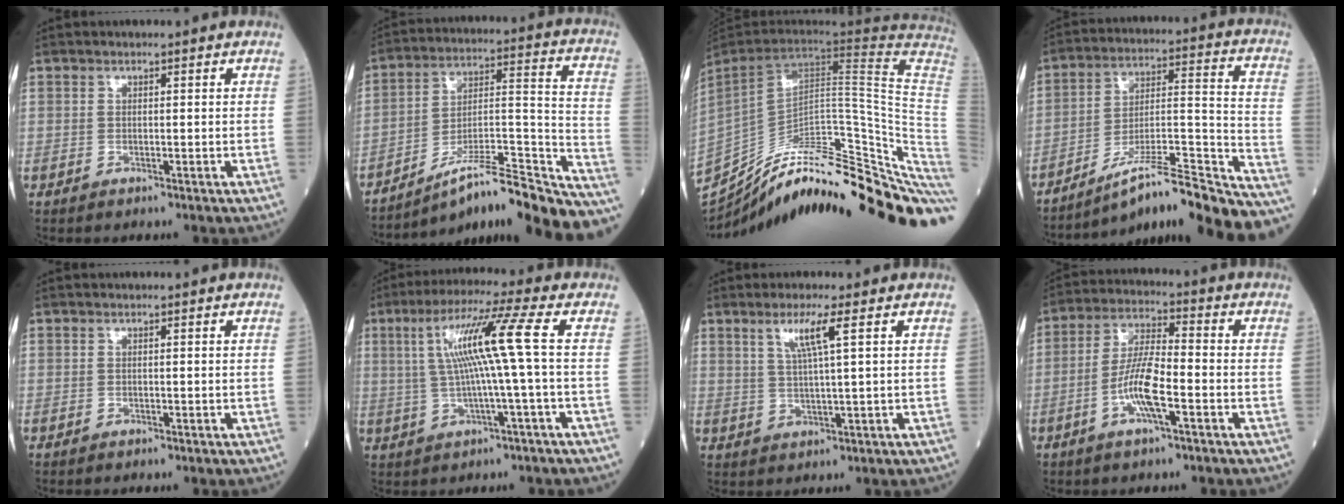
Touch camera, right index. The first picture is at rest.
{"total": 23.7, "force": [-20.3, 2.1, 12.1], "torque": [-0.117, 0.031, -0.305]}
{"total": 39.1, "force": [-32.2, 4.1, 21.8], "torque": [-0.241, -0.035, -0.438]}
{"total": 23.0, "force": [-19.8, 1.1, 11.6], "torque": [-0.119, 0.022, -0.300]}
{"total": 0.0}
{"total": 9.9, "force": [1.2, -1.5, 9.8], "torque": [-0.181, 0.020, 0.025]}
{"total": 4.9, "force": [2.2, -0.6, 4.3], "torque": [-0.085, -0.002, 0.043]}
{"total": 8.6, "force": [-2.9, 1.4, 8.0], "torque": [-0.158, 0.002, -0.059]}